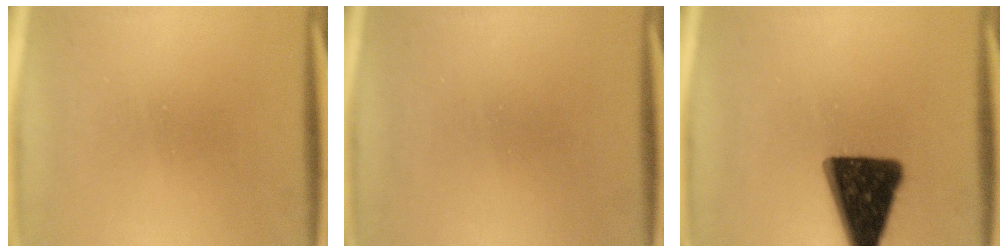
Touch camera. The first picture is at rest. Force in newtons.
{"total": 1.9}
{"total": 15.9}